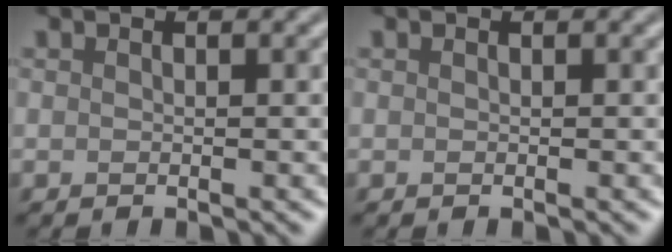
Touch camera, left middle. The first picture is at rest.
{"total": 0.0}